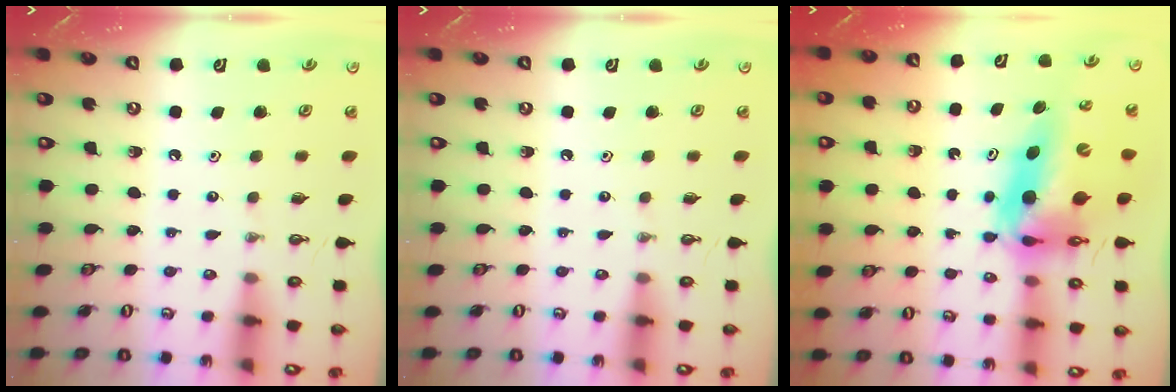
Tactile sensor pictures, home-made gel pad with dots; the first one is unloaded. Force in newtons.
{"total": 0.0}
{"total": 14.0, "press": 13.6, "slide": 3.6}